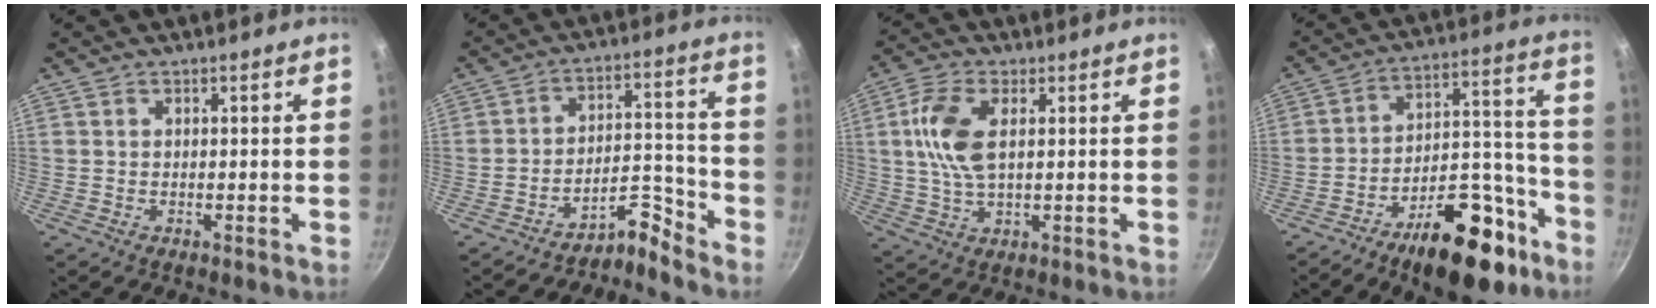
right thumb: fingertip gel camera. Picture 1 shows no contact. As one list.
[{"total": 6.7, "force": [-6.4, 1.4, 1.5], "torque": [-0.001, 0.082, -0.123]}, {"total": 9.7, "force": [2.0, 4.8, 8.1], "torque": [-0.164, 0.007, 0.038]}, {"total": 21.2, "force": [-13.0, 9.7, 13.6], "torque": [-0.149, 0.100, -0.193]}]